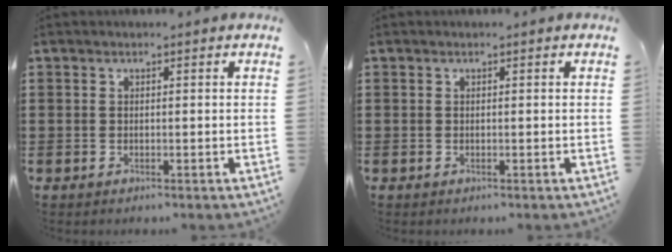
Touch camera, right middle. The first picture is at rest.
{"total": 0.0}